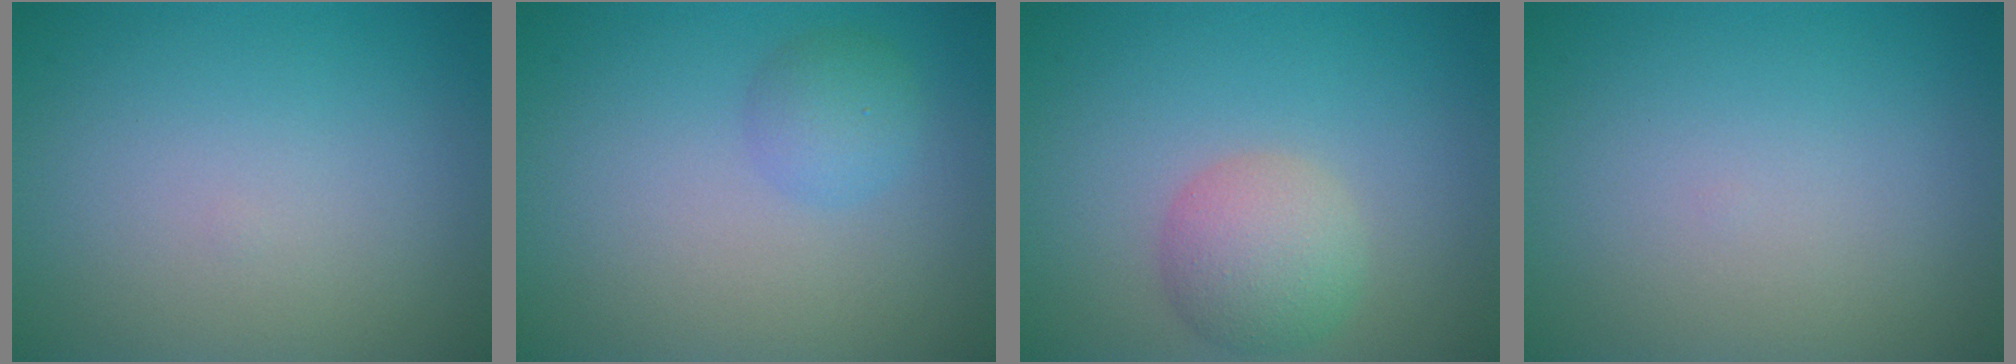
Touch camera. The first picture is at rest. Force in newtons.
{"total": 1.9, "press": 1.9, "slide": 0.1}
{"total": 3.6, "press": 3.6, "slide": 0.2}
{"total": 0.0}